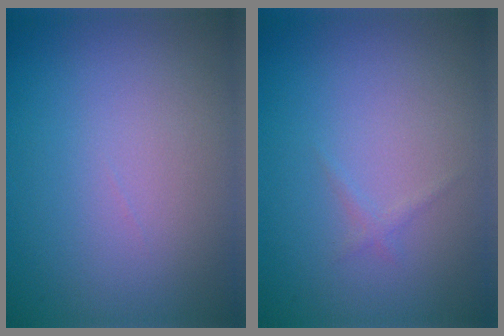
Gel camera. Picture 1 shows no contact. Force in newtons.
{"total": 0.6, "press": 0.6, "slide": 0.0}